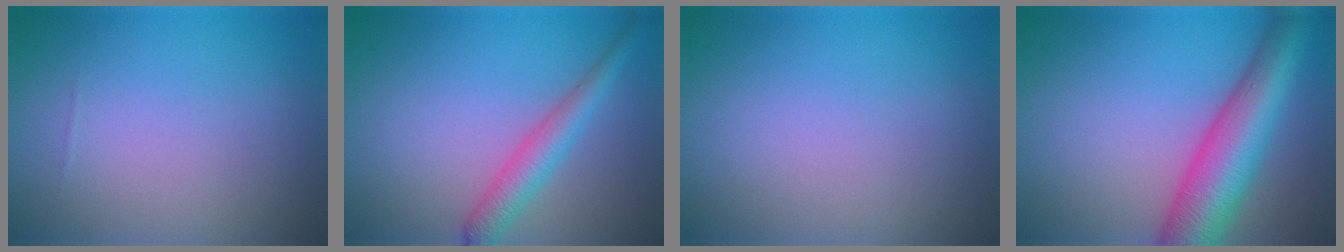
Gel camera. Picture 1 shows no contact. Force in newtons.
{"total": 3.5, "press": 3.5, "slide": 0.1}
{"total": 0.0}
{"total": 9.3, "press": 9.3, "slide": 0.3}